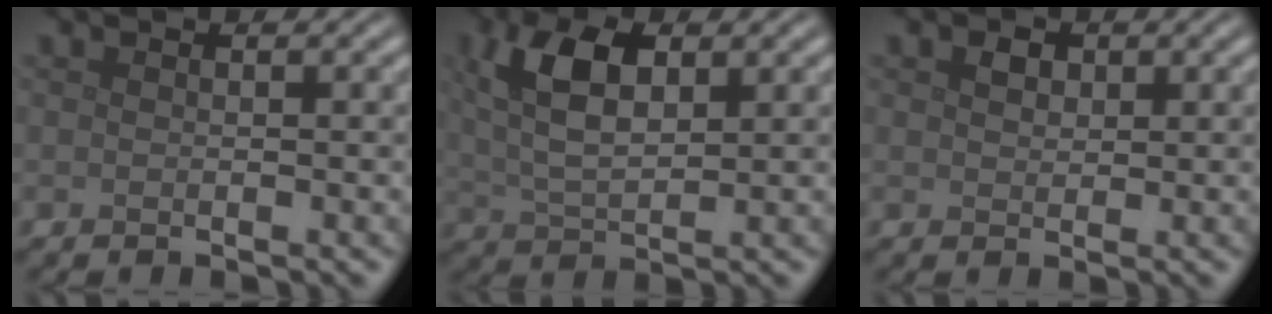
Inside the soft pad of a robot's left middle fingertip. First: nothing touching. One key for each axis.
{"total": 6.3, "fx": 2.3, "fy": 3.2, "fz": 4.9, "tx": -0.106, "ty": 0.008, "tz": 0.041}
{"total": 1.4, "fx": 0.6, "fy": 1.0, "fz": 0.6, "tx": -0.011, "ty": 0.001, "tz": 0.009}